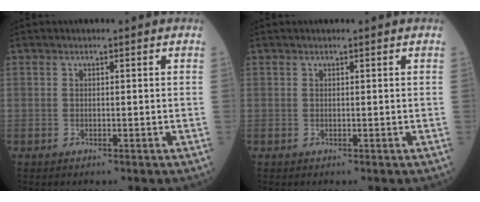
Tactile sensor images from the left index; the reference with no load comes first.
{"total": 0.6, "force": [0.6, 0.0, 0.2], "torque": [-0.003, 0.002, 0.010]}